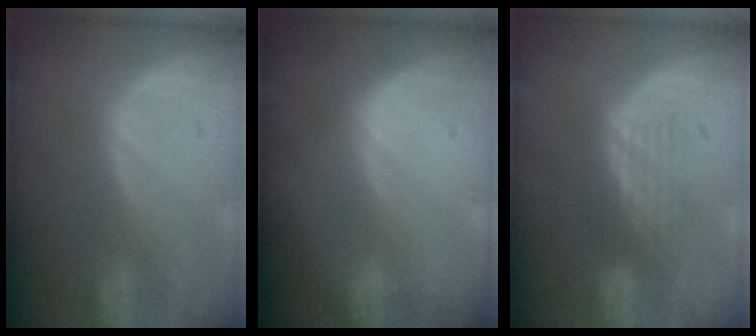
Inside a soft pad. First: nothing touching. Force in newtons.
{"total": 0.5, "press": 0.3, "slide": 0.4}
{"total": 4.2, "press": 3.5, "slide": 2.4}